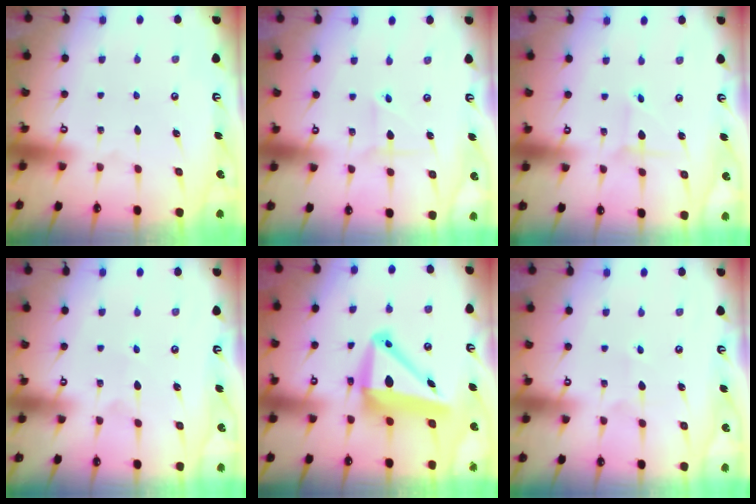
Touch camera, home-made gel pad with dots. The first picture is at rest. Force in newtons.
{"total": 2.1, "press": 1.9, "slide": 0.7}
{"total": 1.1, "press": 1.1, "slide": 0.0}
{"total": 2.7, "press": 2.6, "slide": 0.2}
{"total": 12.2, "press": 11.9, "slide": 2.7}
{"total": 2.9, "press": 2.8, "slide": 0.4}